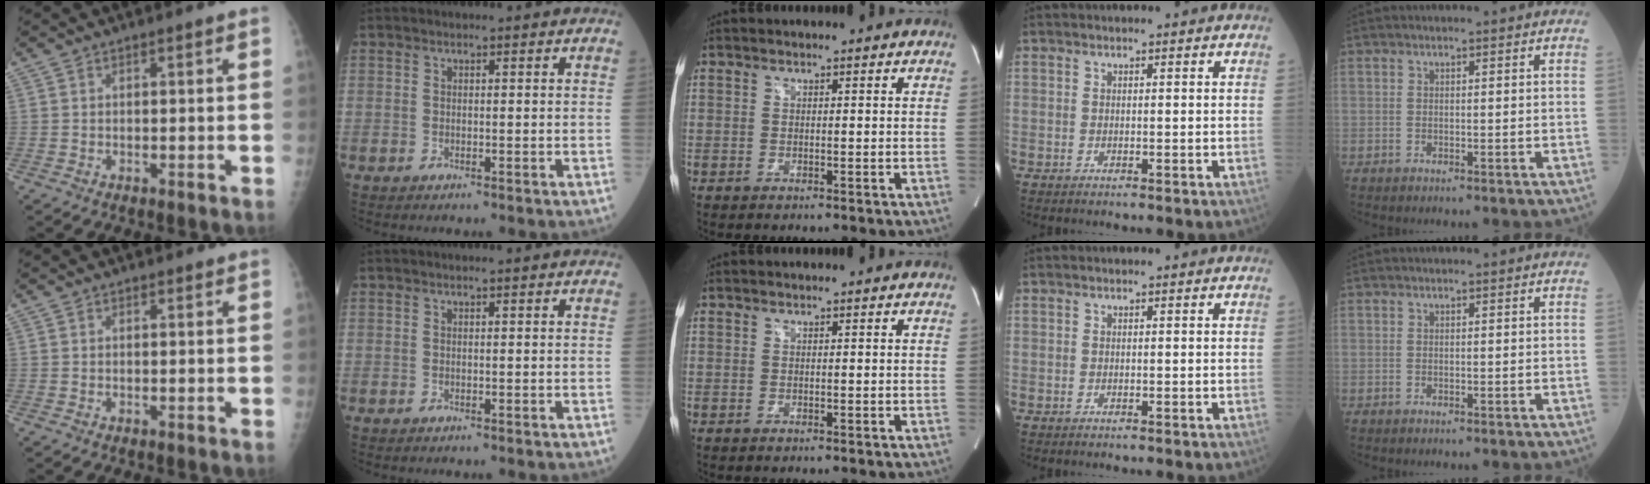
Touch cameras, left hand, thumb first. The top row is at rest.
{}